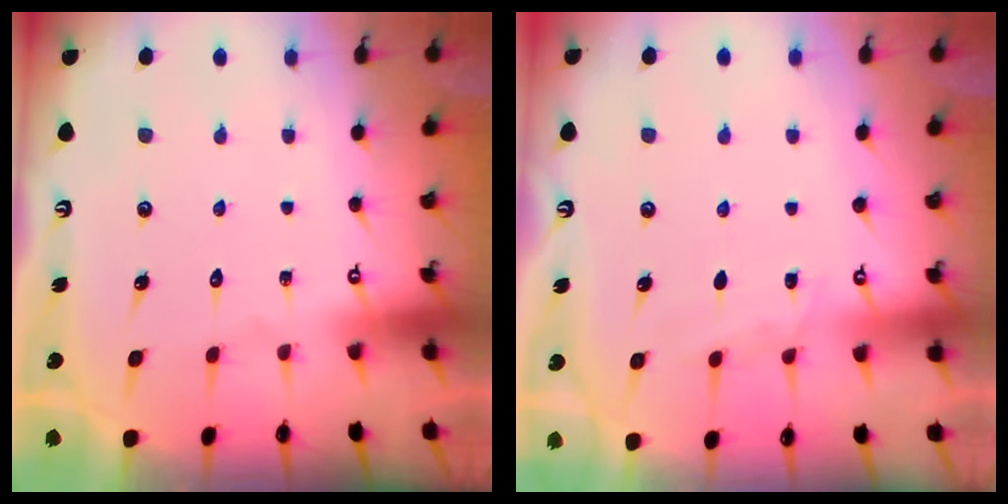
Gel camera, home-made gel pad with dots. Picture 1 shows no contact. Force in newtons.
{"total": 3.7, "press": 3.6, "slide": 0.4}